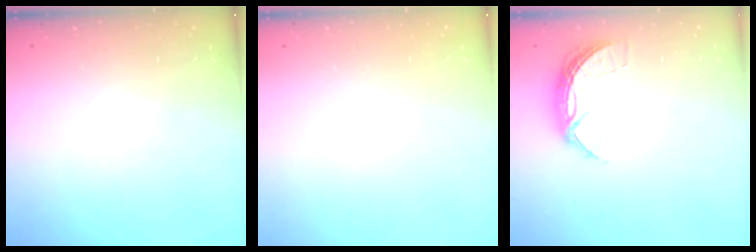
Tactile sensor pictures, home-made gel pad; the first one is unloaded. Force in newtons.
{"total": 0.0}
{"total": 7.2, "press": 7.2, "slide": 0.6}